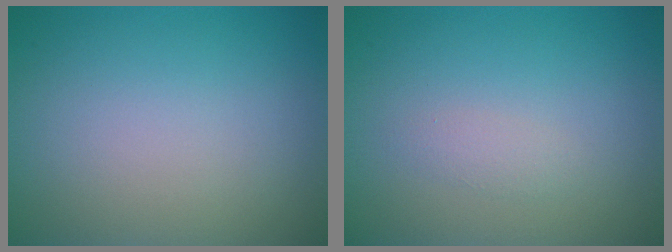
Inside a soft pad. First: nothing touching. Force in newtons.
{"total": 0.9, "press": 0.9, "slide": 0.0}